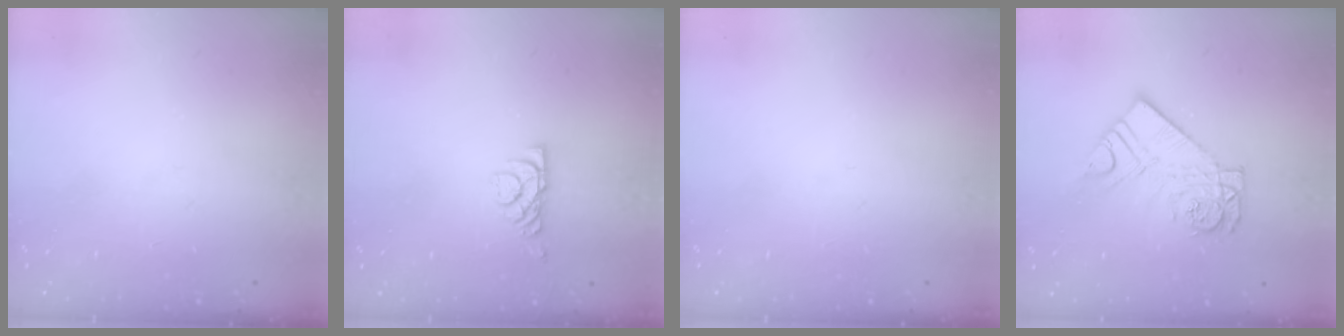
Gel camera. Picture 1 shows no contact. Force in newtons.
{"total": 6.0, "press": 6.0, "slide": 0.8}
{"total": 0.0}
{"total": 11.7, "press": 11.7, "slide": 1.0}